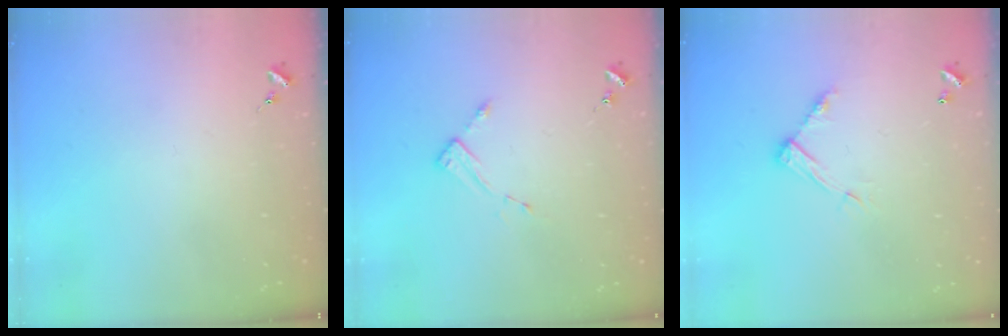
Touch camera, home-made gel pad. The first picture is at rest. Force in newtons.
{"total": 2.6, "press": 2.6, "slide": 0.4}
{"total": 9.2, "press": 9.2, "slide": 0.1}